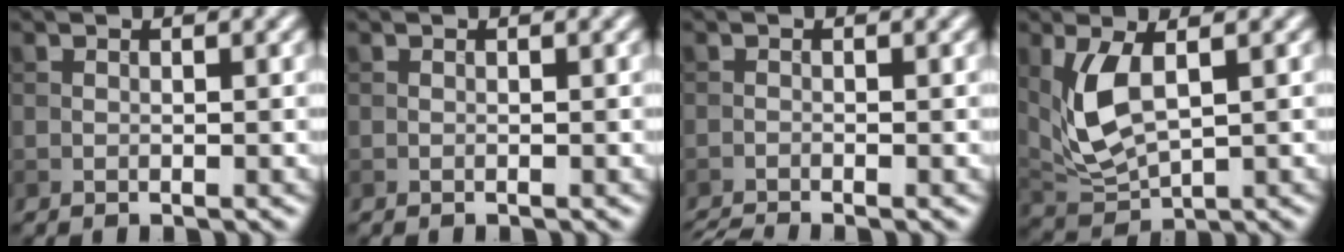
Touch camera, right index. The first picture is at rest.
{"total": 0.0}
{"total": 2.0, "force": [-1.9, 0.0, 0.8], "torque": [-0.017, -0.007, -0.041]}
{"total": 5.4, "force": [1.1, 2.6, 4.6], "torque": [-0.113, -0.007, 0.031]}